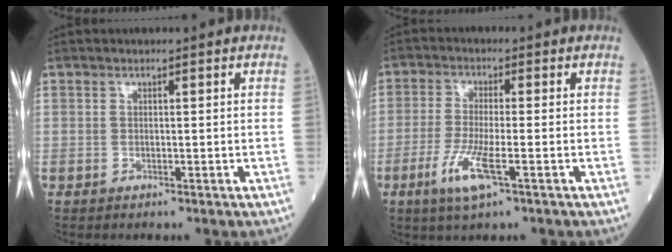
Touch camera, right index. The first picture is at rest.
{"total": 6.6, "force": [-2.9, 0.6, 5.9], "torque": [-0.127, -0.014, -0.054]}